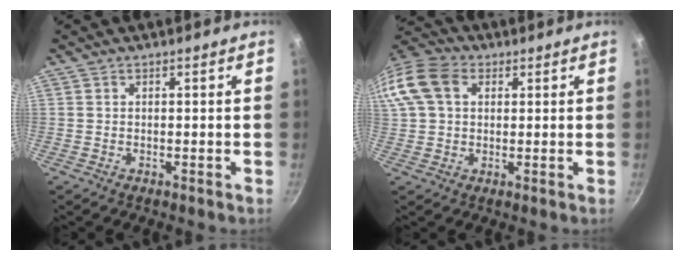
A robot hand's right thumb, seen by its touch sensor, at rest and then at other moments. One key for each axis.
{"total": 14.6, "fx": 4.0, "fy": 10.8, "fz": 9.0, "tx": -0.199, "ty": 0.029, "tz": 0.062}